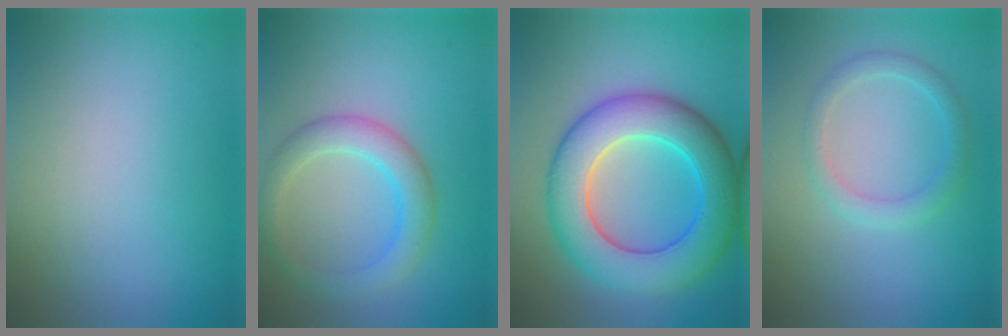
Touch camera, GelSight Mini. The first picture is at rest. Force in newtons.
{"total": 3.7, "press": 3.7, "slide": 0.2}
{"total": 9.5, "press": 9.5, "slide": 0.4}
{"total": 2.1, "press": 2.1, "slide": 0.1}